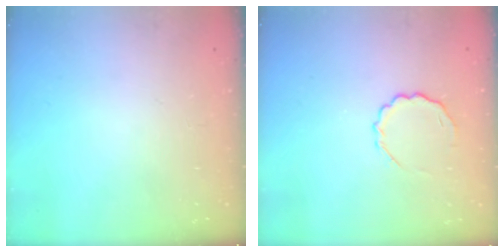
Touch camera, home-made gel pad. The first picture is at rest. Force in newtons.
{"total": 5.7, "press": 5.6, "slide": 1.4}